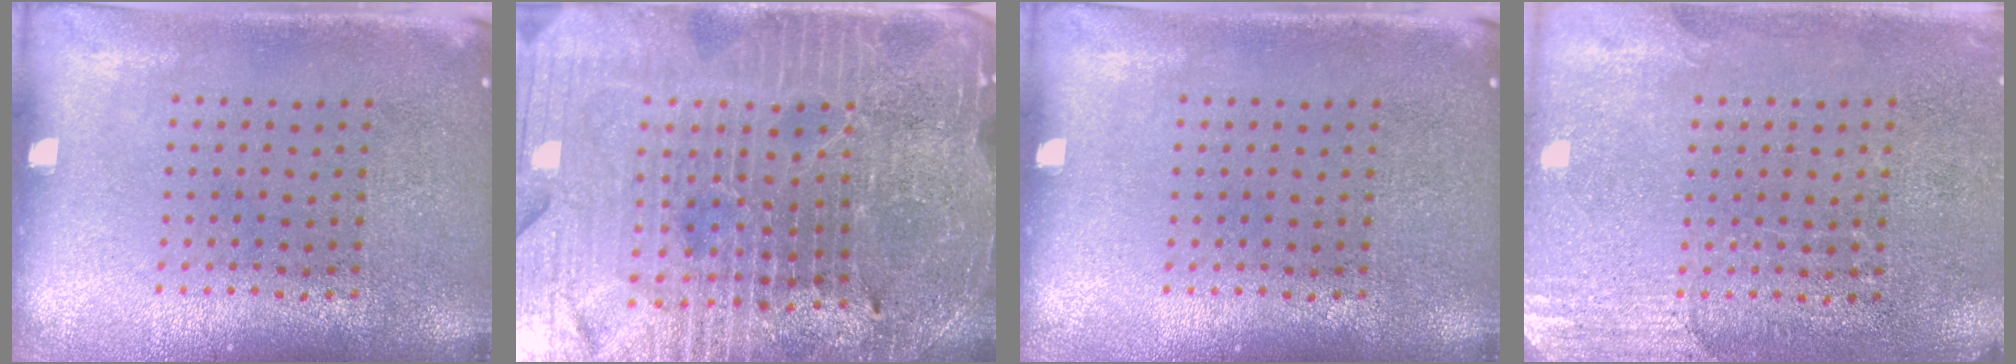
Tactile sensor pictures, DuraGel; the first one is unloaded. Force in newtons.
{"total": 5.4, "press": 5.0, "slide": 1.9}
{"total": 0.0}
{"total": 2.8, "press": 2.5, "slide": 1.3}